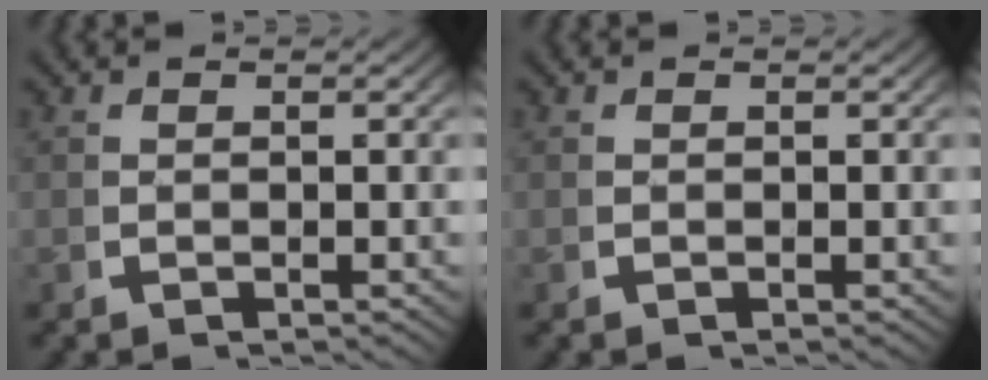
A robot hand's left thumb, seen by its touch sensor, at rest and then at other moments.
{"total": 0.0}